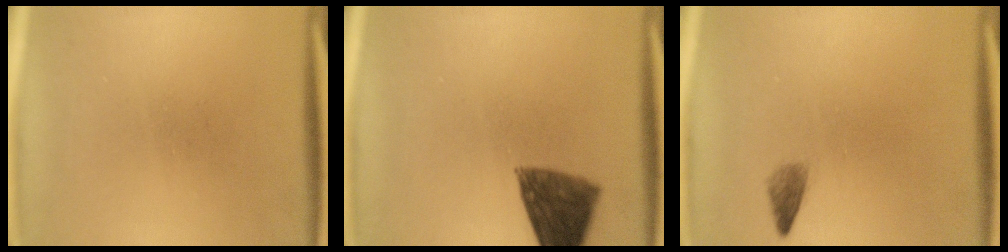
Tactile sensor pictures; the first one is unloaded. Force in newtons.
{"total": 9.0}
{"total": 1.5}